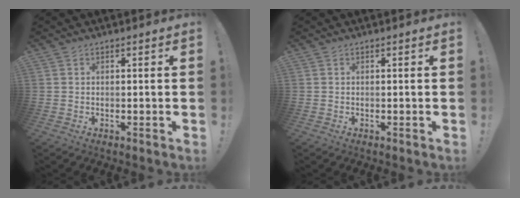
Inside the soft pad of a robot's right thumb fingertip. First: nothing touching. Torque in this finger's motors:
{"motor_torque": [0.00, 0.00, 0.00, 0.00, 0.00]}